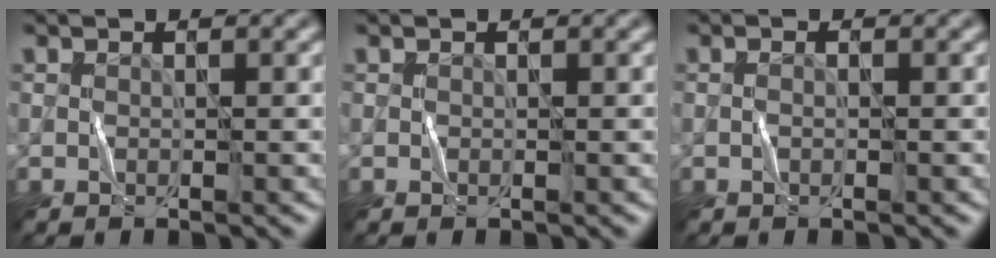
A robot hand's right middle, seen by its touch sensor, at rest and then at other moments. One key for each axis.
{"total": 0.0}
{"total": 0.7, "fx": 0.0, "fy": 0.2, "fz": 0.6, "tx": -0.004, "ty": -0.007, "tz": -0.008}